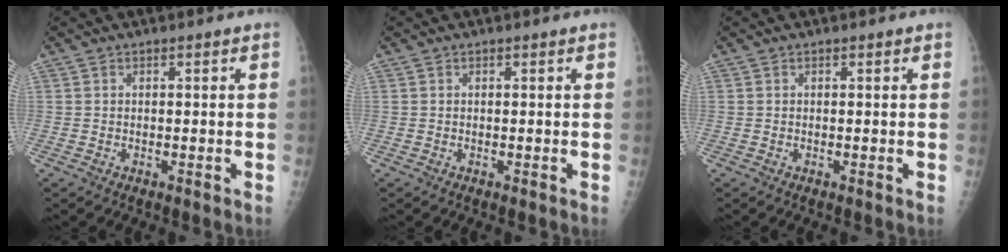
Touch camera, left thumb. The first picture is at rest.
{"total": 0.0}
{"total": 0.0}